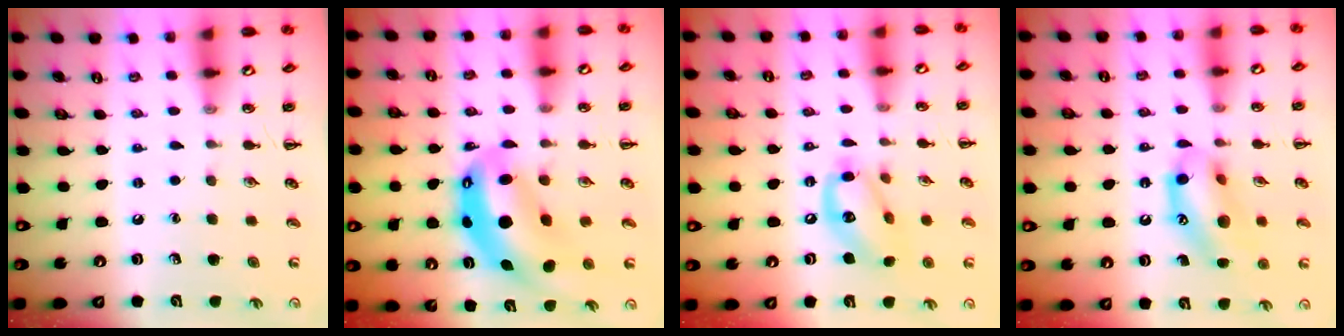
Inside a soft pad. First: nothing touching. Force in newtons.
{"total": 10.9, "press": 10.6, "slide": 2.6}
{"total": 13.5, "press": 13.2, "slide": 2.9}
{"total": 14.5, "press": 14.3, "slide": 2.6}